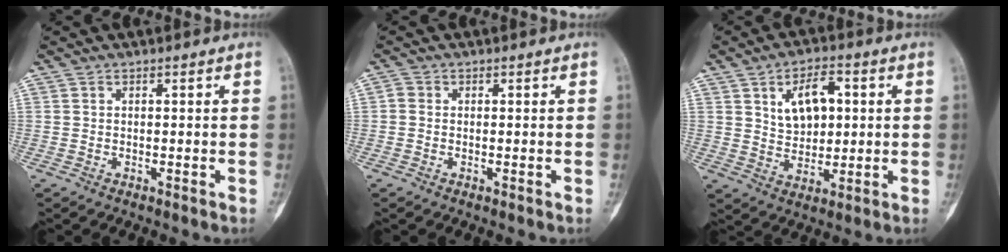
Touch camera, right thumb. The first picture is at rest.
{"total": 1.2, "force": [0.0, 1.0, 0.6], "torque": [-0.005, 0.002, -0.004]}
{"total": 9.1, "force": [2.6, 5.6, 6.7], "torque": [-0.079, -0.005, 0.046]}